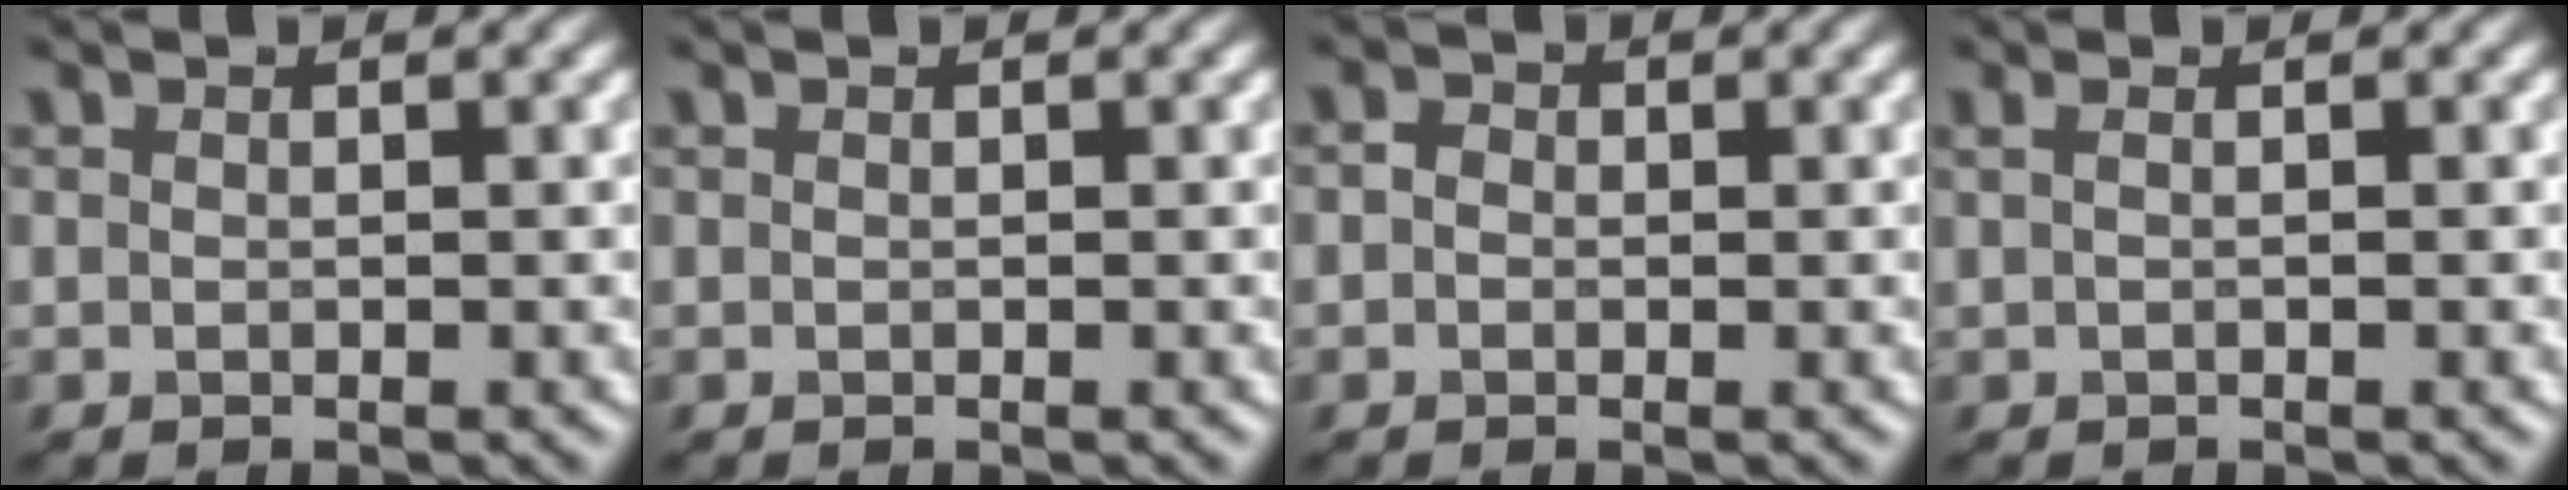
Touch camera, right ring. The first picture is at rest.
{"total": 0.0}
{"total": 1.1, "force": [0.0, 1.0, 0.5], "torque": [-0.009, -0.001, -0.007]}
{"total": 1.2, "force": [0.4, 0.5, 1.0], "torque": [-0.016, -0.004, -0.004]}